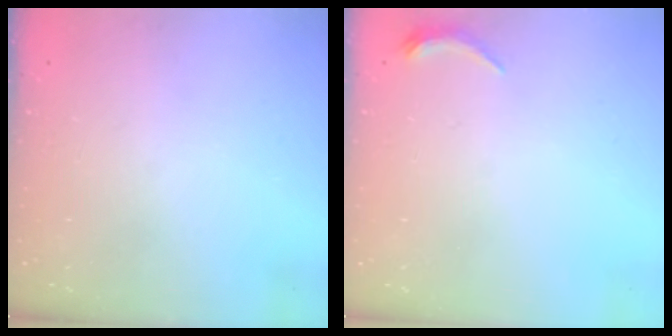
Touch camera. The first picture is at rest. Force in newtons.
{"total": 4.8, "press": 4.7, "slide": 0.9}